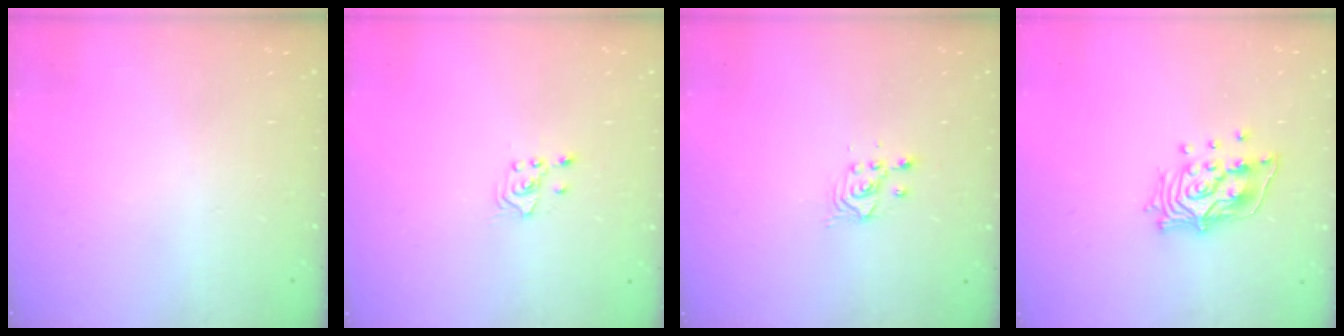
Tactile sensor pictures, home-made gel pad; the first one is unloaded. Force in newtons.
{"total": 2.5, "press": 2.4, "slide": 0.9}
{"total": 2.5, "press": 2.5, "slide": 0.2}
{"total": 12.9, "press": 12.8, "slide": 1.8}